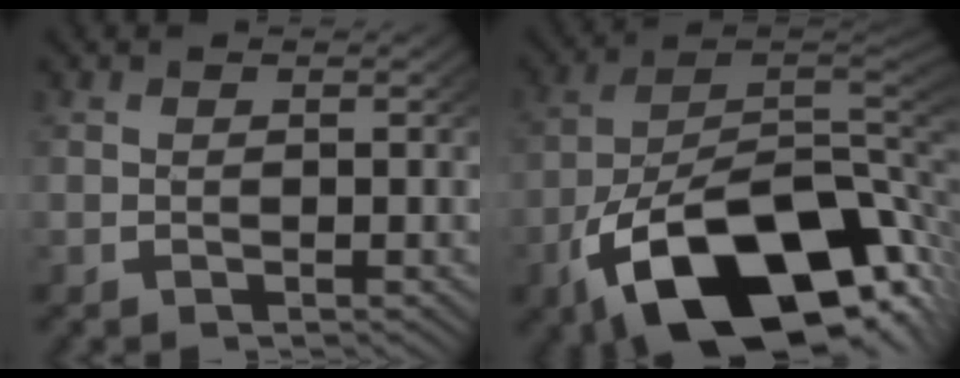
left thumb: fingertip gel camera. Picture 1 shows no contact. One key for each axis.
{"total": 20.6, "fx": -6.0, "fy": 12.6, "fz": 15.0, "tx": -0.251, "ty": -0.059, "tz": -0.073}